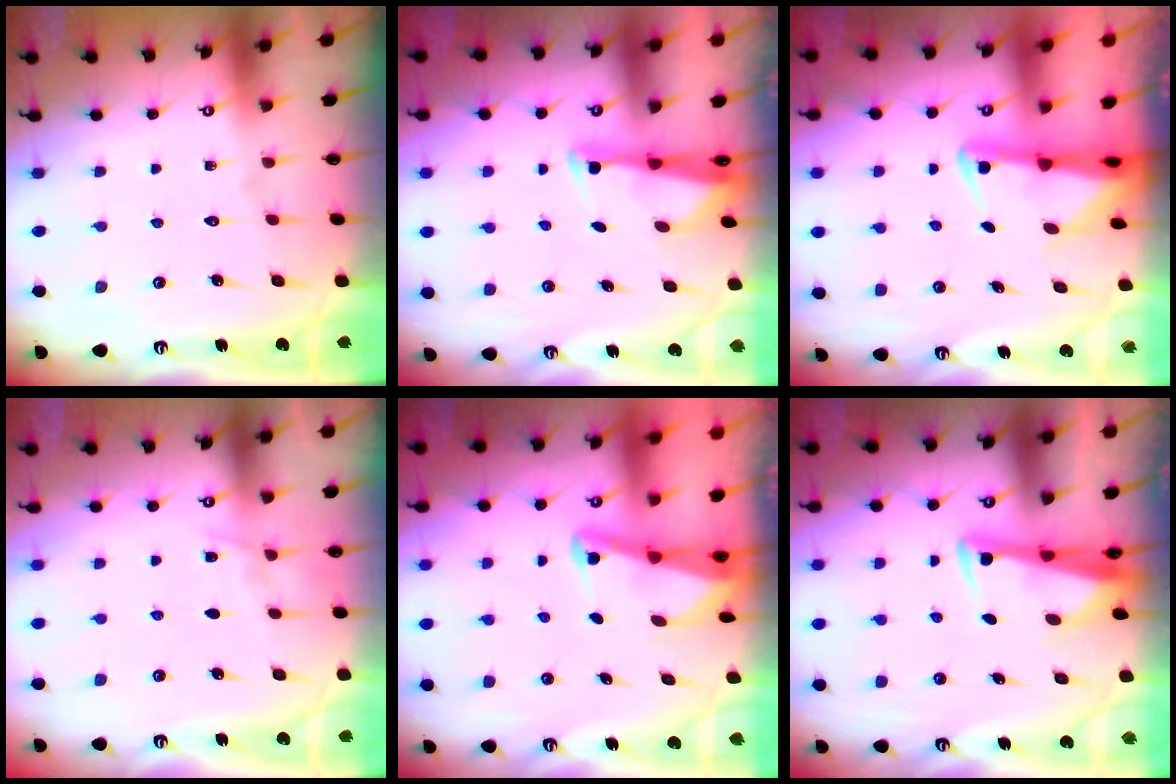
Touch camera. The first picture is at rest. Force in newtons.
{"total": 2.9, "press": 2.8, "slide": 0.8}
{"total": 2.5, "press": 2.4, "slide": 0.5}
{"total": 5.6, "press": 5.6, "slide": 0.6}
{"total": 2.7, "press": 2.6, "slide": 0.6}
{"total": 3.4, "press": 3.3, "slide": 0.9}